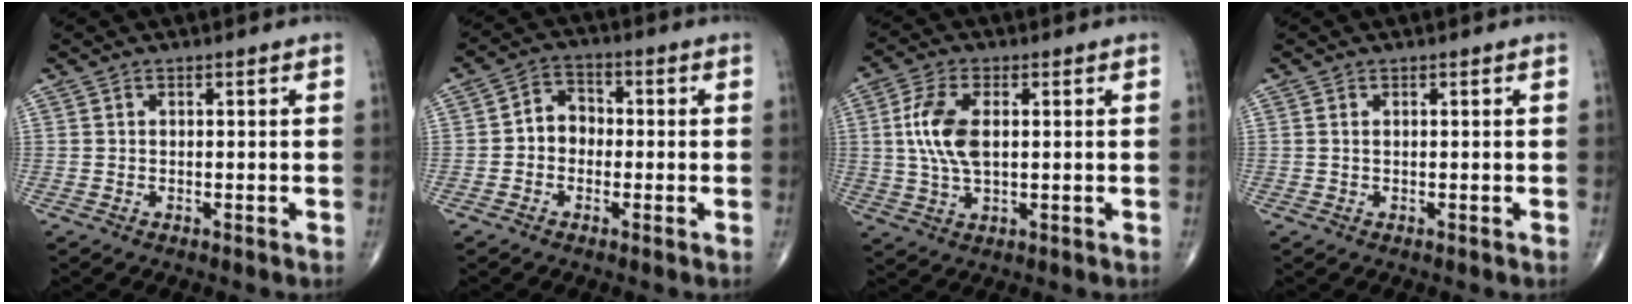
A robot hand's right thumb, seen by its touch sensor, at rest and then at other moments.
{"total": 5.2, "force": [-0.8, 4.4, 2.7], "torque": [-0.022, 0.023, -0.028]}
{"total": 9.2, "force": [1.2, 4.6, 7.8], "torque": [-0.175, 0.003, 0.024]}
{"total": 0.6, "force": [0.1, 0.3, 0.5], "torque": [-0.014, 0.004, 0.004]}